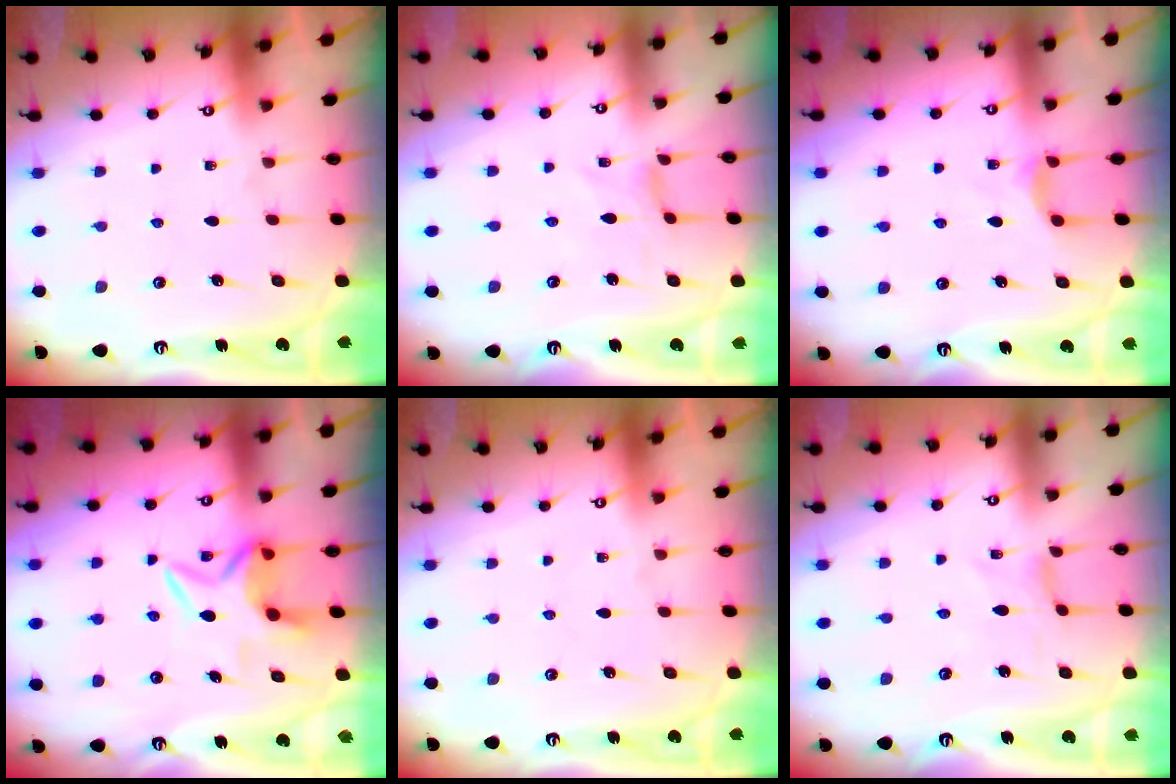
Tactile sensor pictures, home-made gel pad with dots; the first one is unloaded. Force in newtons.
{"total": 0.0}
{"total": 2.6, "press": 2.5, "slide": 0.4}
{"total": 6.7, "press": 6.6, "slide": 1.0}
{"total": 0.0}
{"total": 0.0}